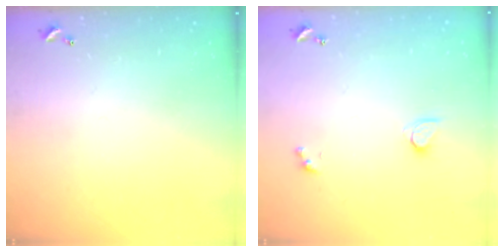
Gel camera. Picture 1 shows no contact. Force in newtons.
{"total": 2.6, "press": 2.6, "slide": 0.3}